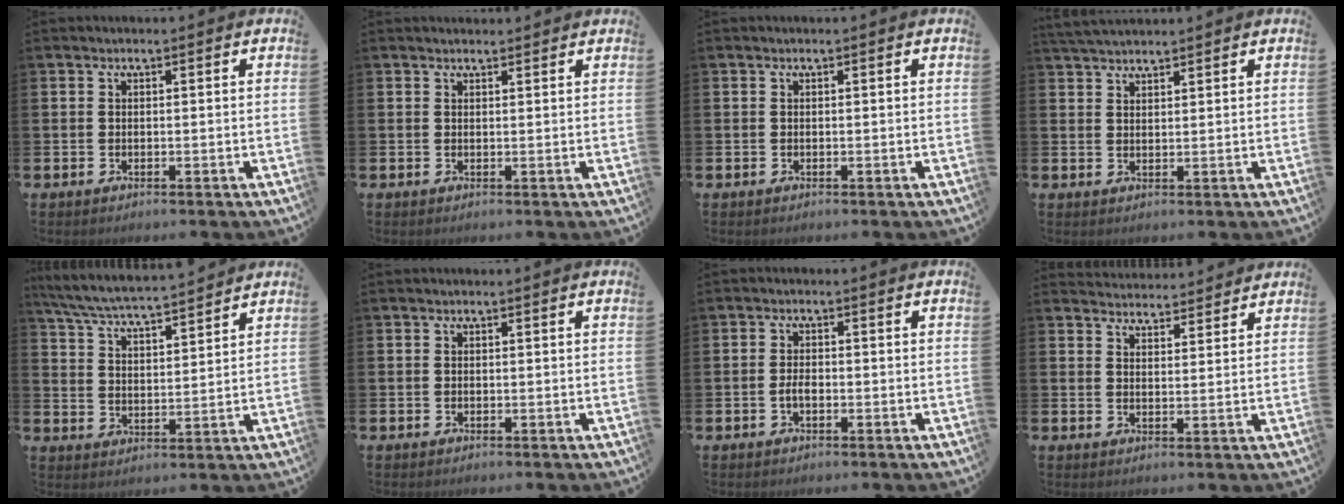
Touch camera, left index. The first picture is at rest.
{"total": 1.0, "force": [1.0, 0.3, 0.1], "torque": [0.011, -0.003, 0.015]}
{"total": 0.0}
{"total": 3.1, "force": [3.0, 0.4, 0.6], "torque": [-0.012, -0.011, 0.056]}
{"total": 6.1, "force": [6.0, 0.2, 1.5], "torque": [-0.050, -0.042, 0.103]}
{"total": 0.0}
{"total": 2.0, "force": [-0.6, 1.0, 1.6], "torque": [-0.025, 0.001, -0.012]}
{"total": 3.8, "force": [3.8, 0.5, -0.4], "torque": [0.005, -0.025, 0.068]}